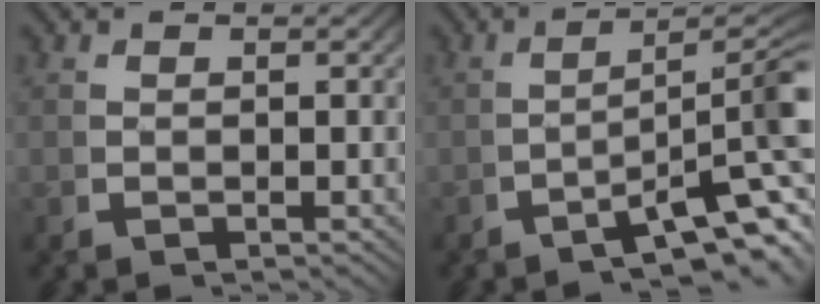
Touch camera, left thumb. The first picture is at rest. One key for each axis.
{"total": 6.8, "fx": -1.8, "fy": 2.5, "fz": 6.1, "tx": -0.089, "ty": -0.018, "tz": -0.022}